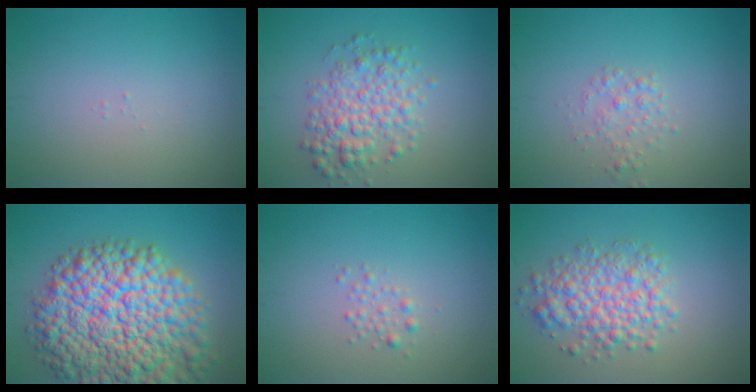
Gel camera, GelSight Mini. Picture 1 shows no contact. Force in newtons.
{"total": 4.4, "press": 4.4, "slide": 0.1}
{"total": 1.5, "press": 1.5, "slide": 0.0}
{"total": 15.3, "press": 15.3, "slide": 0.8}
{"total": 1.1, "press": 1.1, "slide": 0.0}
{"total": 5.0, "press": 5.0, "slide": 0.2}